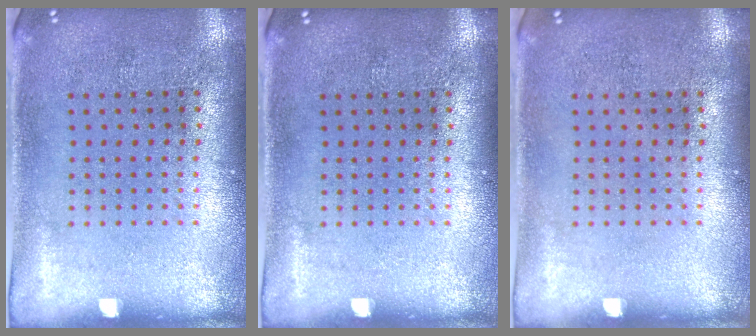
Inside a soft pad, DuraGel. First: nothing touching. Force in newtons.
{"total": 0.0}
{"total": 0.0}